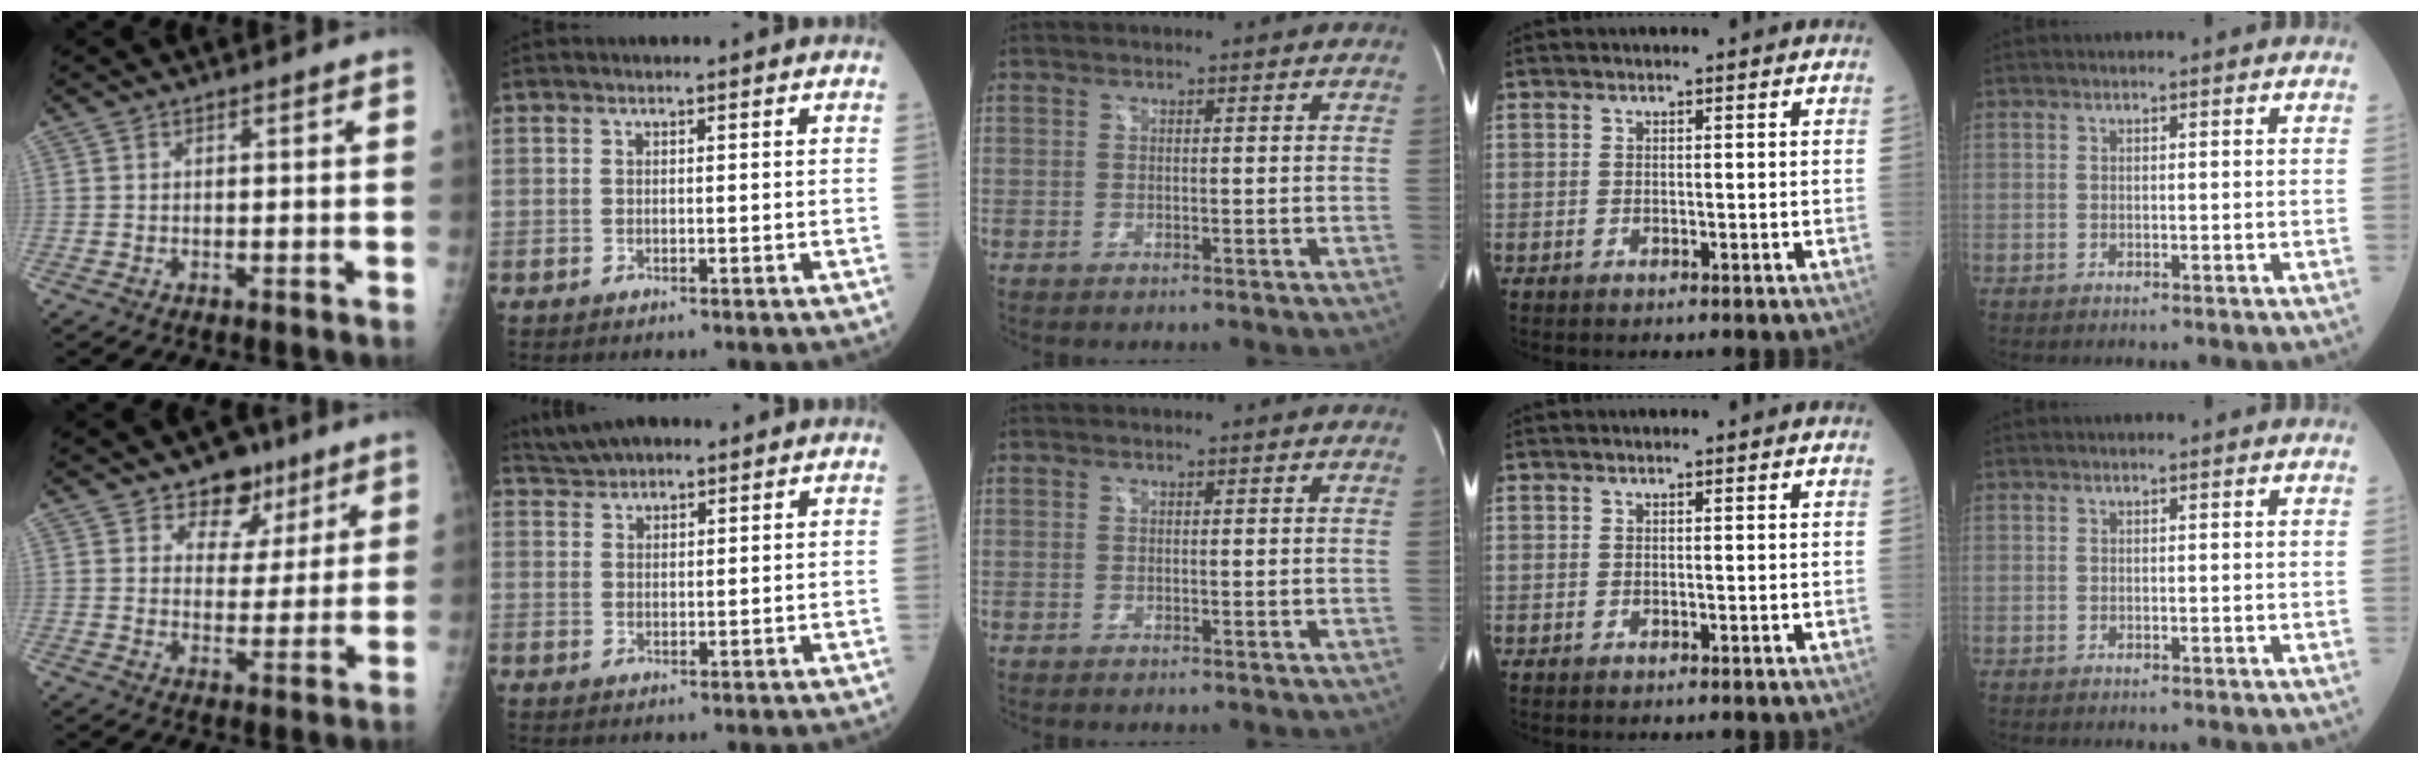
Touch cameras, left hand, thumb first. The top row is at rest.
{"thumb": {"total": 8.2, "force": [5.3, 5.9, 2.2], "torque": [0.010, -0.020, 0.078]}, "index": {"total": 4.1, "force": [3.7, 1.2, 1.4], "torque": [-0.037, 0.034, 0.072]}}